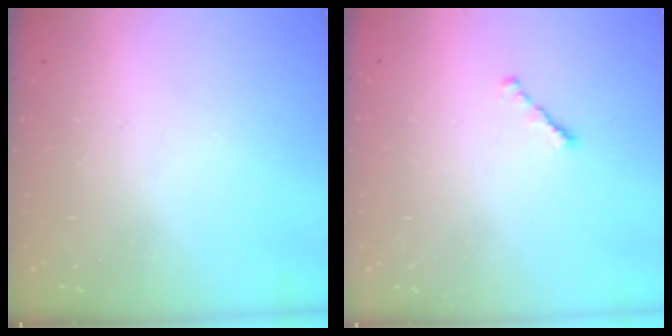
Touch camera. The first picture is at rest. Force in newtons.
{"total": 1.3, "press": 1.2, "slide": 0.5}